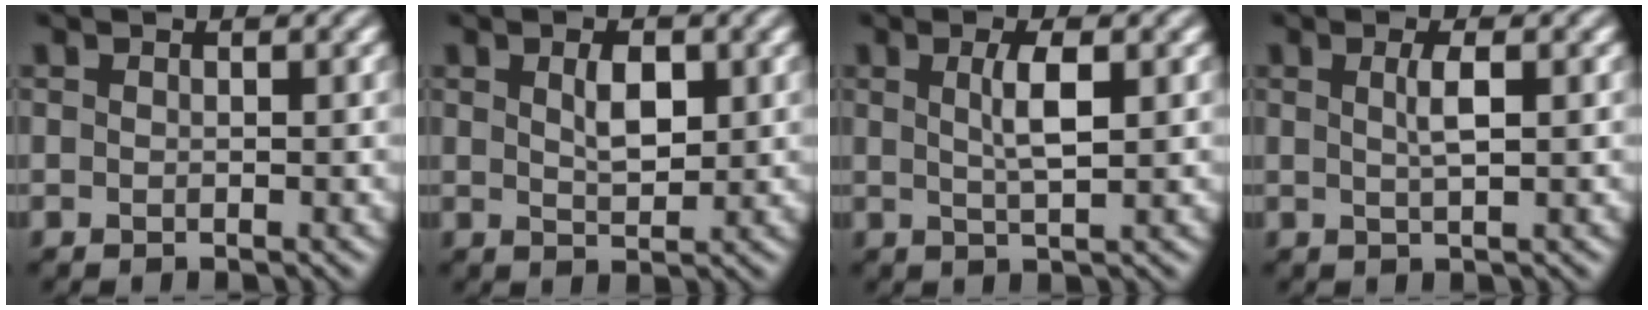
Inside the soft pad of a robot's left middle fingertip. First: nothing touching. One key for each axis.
{"total": 2.6, "fx": 0.9, "fy": 1.2, "fz": 2.2, "tx": -0.040, "ty": 0.001, "tz": 0.017}
{"total": 3.0, "fx": 0.8, "fy": 0.7, "fz": 2.8, "tx": -0.049, "ty": 0.003, "tz": 0.013}
{"total": 2.0, "fx": 0.5, "fy": 0.4, "fz": 1.9, "tx": -0.034, "ty": 0.004, "tz": 0.006}